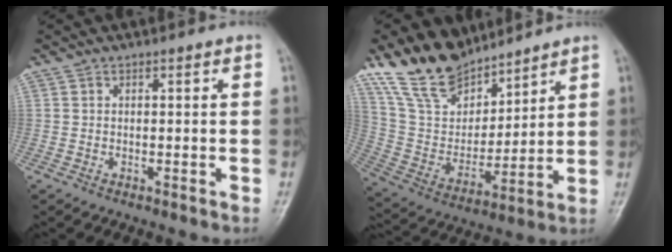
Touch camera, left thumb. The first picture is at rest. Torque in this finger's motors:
{"motor_torque": [0.25, 0.05, 1.33, -1.43, 0.15]}